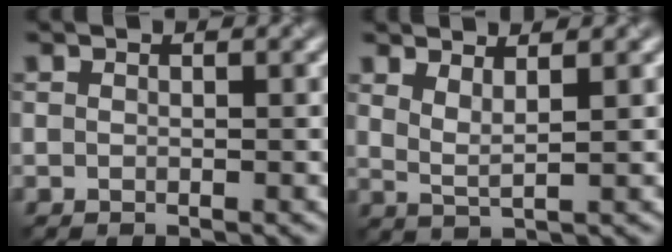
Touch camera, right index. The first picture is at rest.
{"total": 1.7, "force": [1.4, 0.3, 1.0], "torque": [-0.015, 0.000, 0.035]}